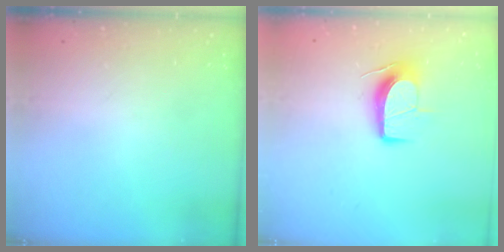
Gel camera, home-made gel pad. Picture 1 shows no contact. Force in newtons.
{"total": 9.9, "press": 9.9, "slide": 0.6}